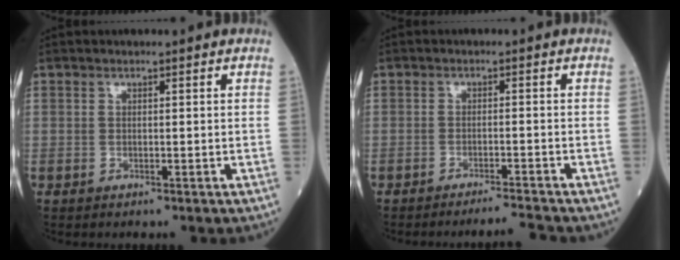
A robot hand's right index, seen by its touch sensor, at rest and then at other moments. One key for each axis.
{"total": 3.4, "fx": -3.2, "fy": -1.3, "fz": 0.3, "tx": -0.003, "ty": -0.012, "tz": -0.048}